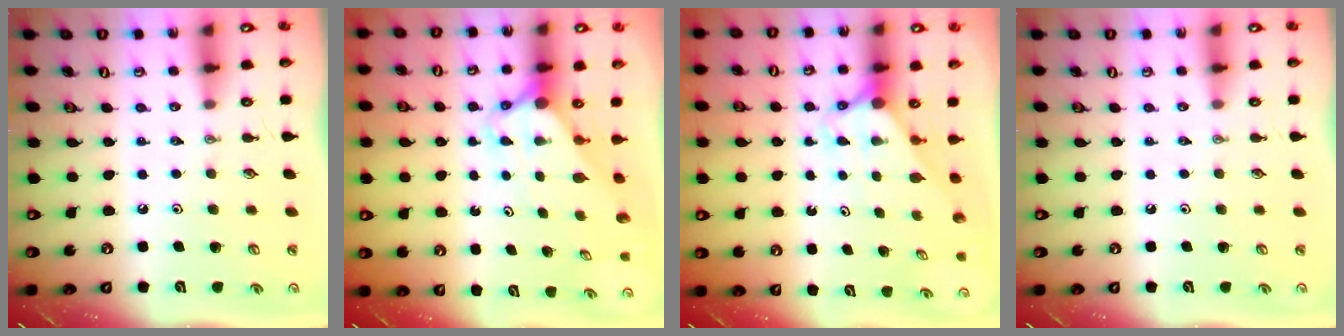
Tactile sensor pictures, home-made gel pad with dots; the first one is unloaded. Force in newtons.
{"total": 2.9, "press": 2.9, "slide": 0.3}
{"total": 2.8, "press": 2.8, "slide": 0.0}
{"total": 0.0}